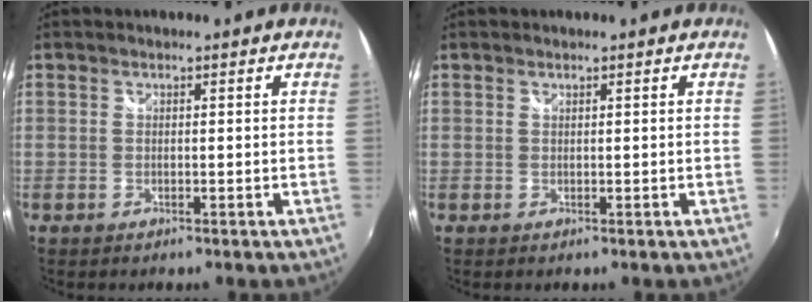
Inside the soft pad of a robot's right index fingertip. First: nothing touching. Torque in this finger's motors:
{"motor_torque": [0.17, 0.14, 0.03, 0.01]}